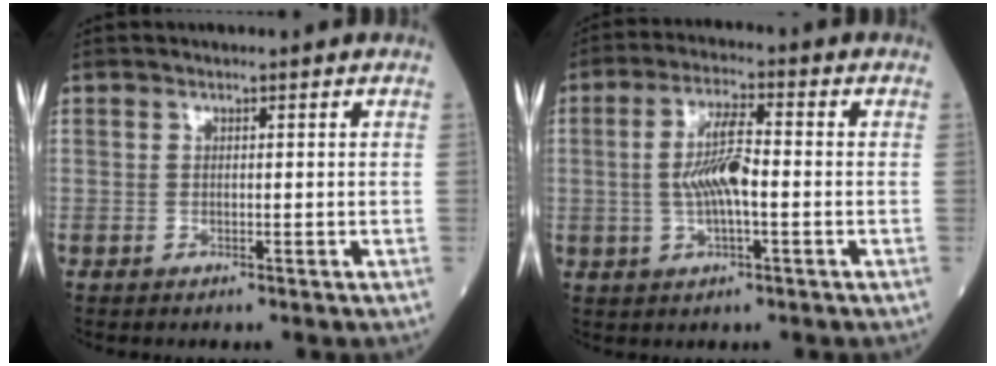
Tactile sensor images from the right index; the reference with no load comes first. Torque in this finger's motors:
{"motor_torque": [0.25, -0.08, 0.17, 0.10]}